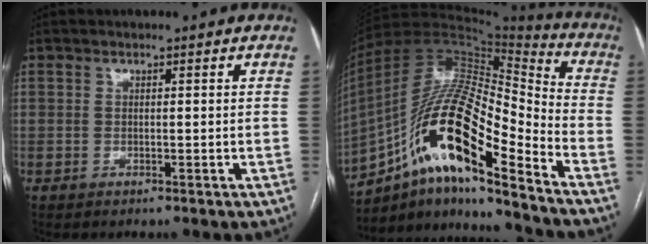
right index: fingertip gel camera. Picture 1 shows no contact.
{"total": 21.0, "force": [-10.9, 4.2, 17.5], "torque": [-0.340, 0.011, -0.191]}